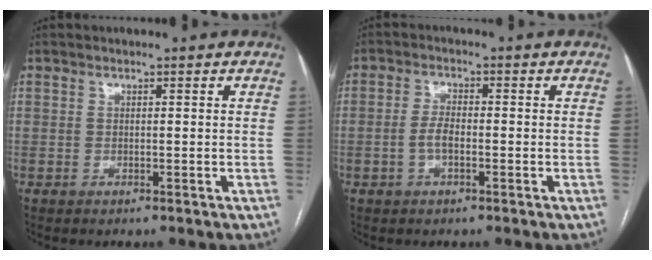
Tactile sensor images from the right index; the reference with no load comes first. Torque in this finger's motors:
{"motor_torque": [-0.05, -0.18, 0.04, 0.02]}